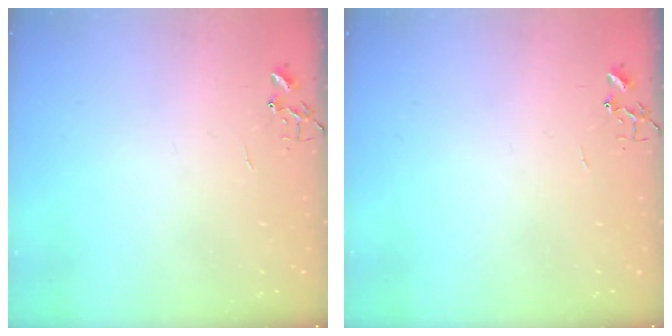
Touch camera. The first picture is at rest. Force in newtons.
{"total": 0.0}